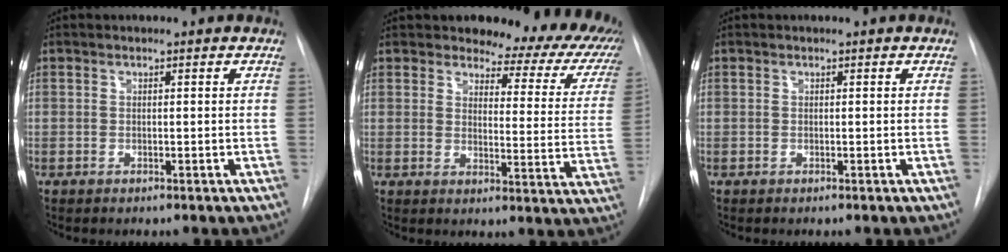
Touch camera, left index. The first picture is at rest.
{"total": 16.9, "force": [14.5, 5.8, 6.4], "torque": [-0.049, -0.052, 0.147]}
{"total": 0.0}